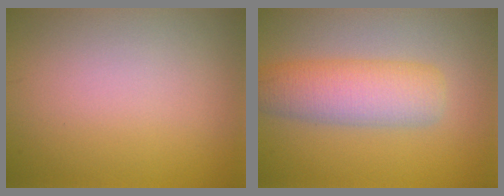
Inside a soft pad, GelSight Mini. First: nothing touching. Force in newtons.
{"total": 5.6, "press": 5.6, "slide": 0.2}